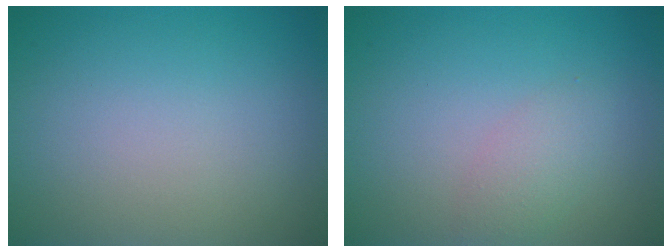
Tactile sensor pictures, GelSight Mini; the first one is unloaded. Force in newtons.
{"total": 1.8, "press": 1.8, "slide": 0.0}